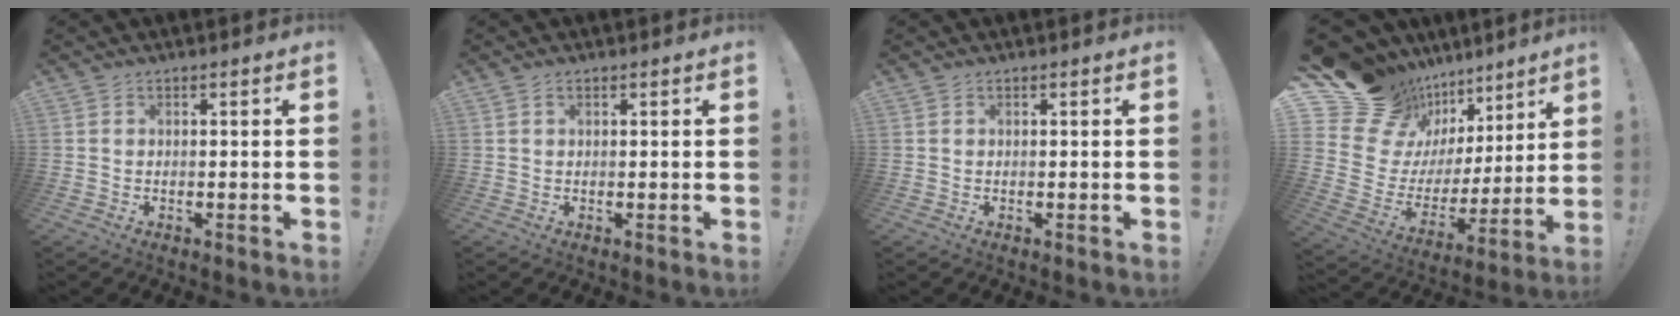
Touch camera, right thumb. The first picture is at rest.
{"total": 0.6, "force": [0.4, 0.1, 0.5], "torque": [-0.005, 0.000, 0.006]}
{"total": 0.0}
{"total": 16.9, "force": [11.6, 11.0, 5.7], "torque": [-0.087, -0.095, 0.237]}